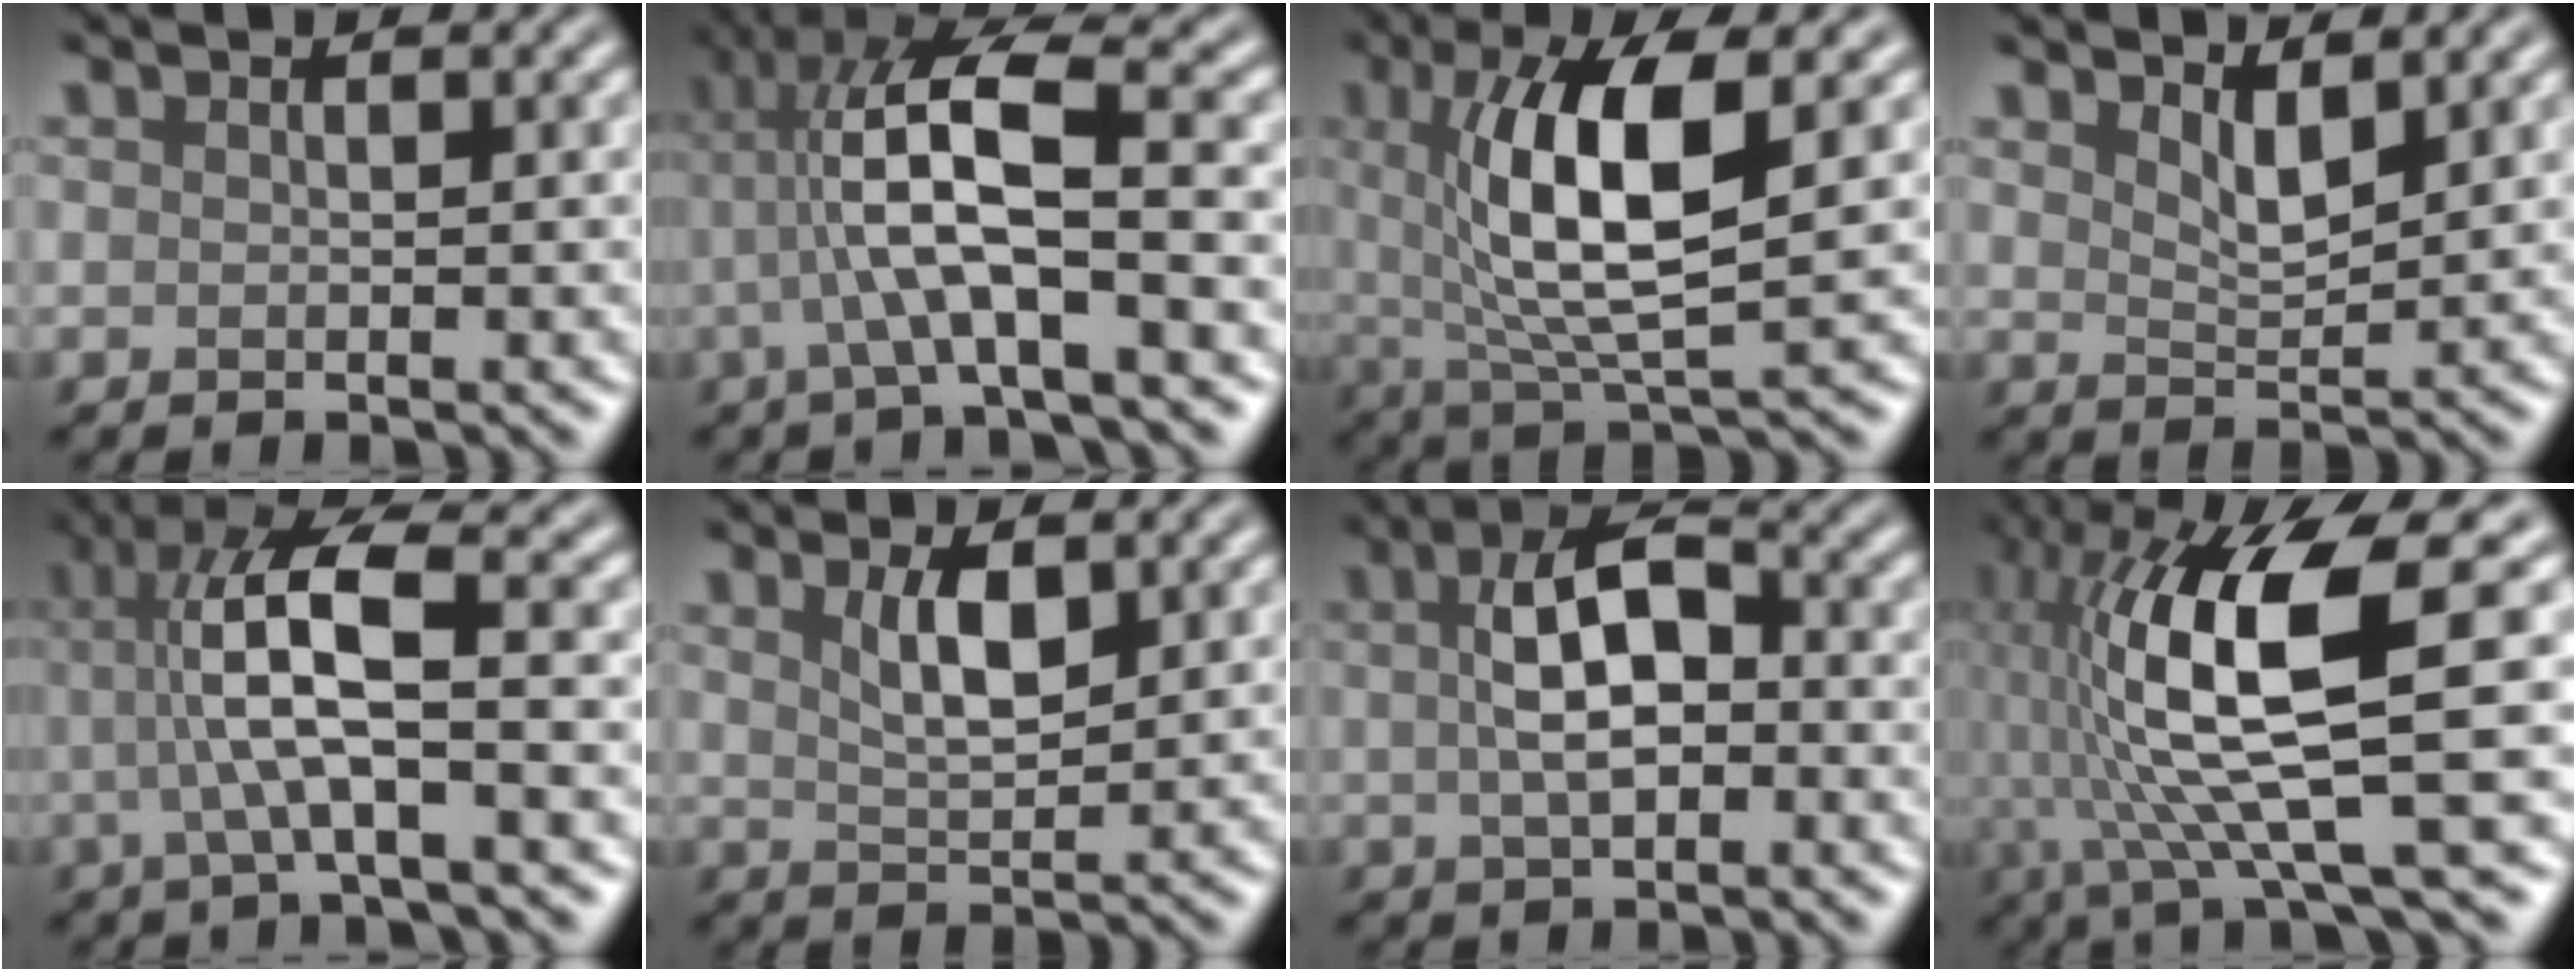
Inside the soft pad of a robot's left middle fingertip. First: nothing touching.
{"total": 8.1, "force": [-0.5, 1.9, 7.8], "torque": [-0.150, 0.020, -0.014]}
{"total": 9.2, "force": [1.7, 2.7, 8.6], "torque": [-0.153, -0.005, 0.034]}
{"total": 2.5, "force": [1.7, 0.8, 1.7], "torque": [-0.034, -0.010, 0.032]}
{"total": 7.4, "force": [0.0, 1.6, 7.2], "torque": [-0.139, 0.016, -0.002]}
{"total": 3.2, "force": [1.4, 1.1, 2.6], "torque": [-0.052, -0.002, 0.029]}
{"total": 5.8, "force": [0.4, 2.9, 5.1], "torque": [-0.093, 0.012, 0.002]}
{"total": 13.0, "force": [1.0, 3.1, 12.6], "torque": [-0.240, -0.004, 0.024]}